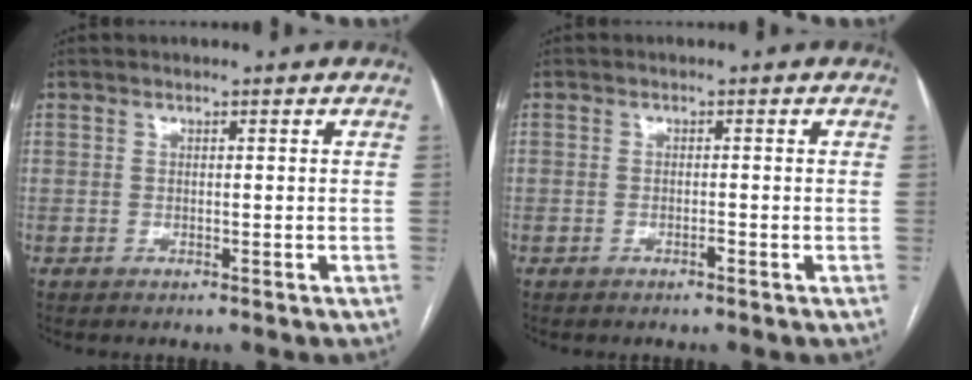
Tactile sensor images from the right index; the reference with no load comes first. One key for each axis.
{"total": 0.7, "fx": -0.5, "fy": 0.2, "fz": 0.5, "tx": -0.009, "ty": 0.001, "tz": -0.007}